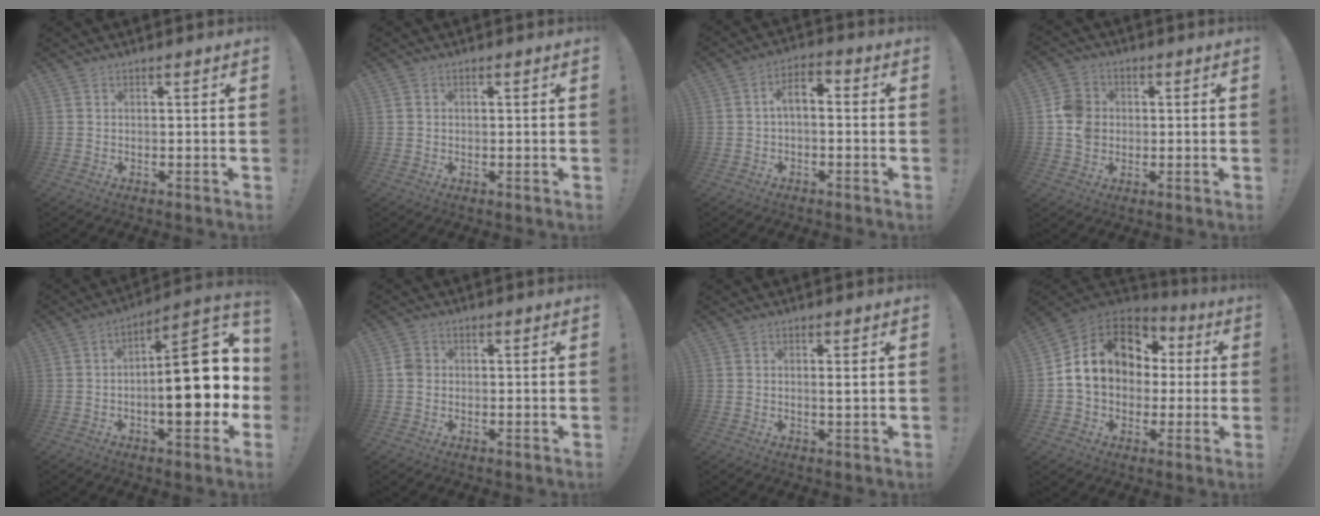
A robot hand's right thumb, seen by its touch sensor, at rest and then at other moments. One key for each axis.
{"total": 0.8, "fx": 0.2, "fy": 0.8, "fz": 0.2, "tx": 0.001, "ty": 0.002, "tz": 0.002}
{"total": 5.1, "fx": -0.6, "fy": 2.6, "fz": 4.3, "tx": -0.076, "ty": 0.007, "tz": -0.011}
{"total": 8.3, "fx": 0.0, "fy": 7.5, "fz": 3.6, "tx": -0.051, "ty": 0.014, "tz": 0.007}
{"total": 21.6, "fx": -1.8, "fy": 9.1, "fz": 19.5, "tx": -0.258, "ty": 0.014, "tz": -0.022}
{"total": 2.7, "fx": -0.3, "fy": 2.4, "fz": 1.4, "tx": -0.020, "ty": 0.007, "tz": -0.005}
{"total": 1.3, "fx": 0.3, "fy": 0.0, "fz": 1.3, "tx": -0.016, "ty": -0.006, "tz": 0.001}
{"total": 17.0, "fx": 3.7, "fy": 13.2, "fz": 10.1, "tx": -0.156, "ty": 0.002, "tz": 0.080}